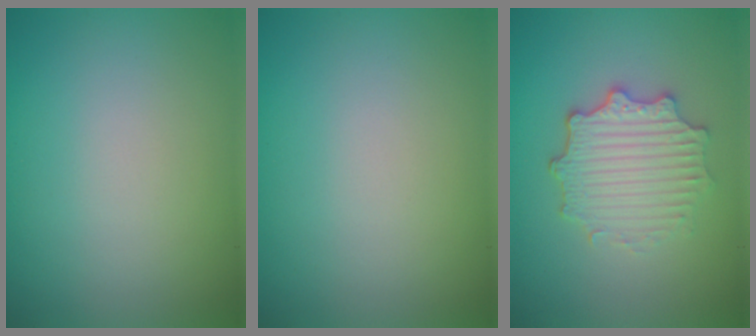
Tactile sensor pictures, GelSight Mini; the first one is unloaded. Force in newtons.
{"total": 0.0}
{"total": 4.4, "press": 3.6, "slide": 2.5}